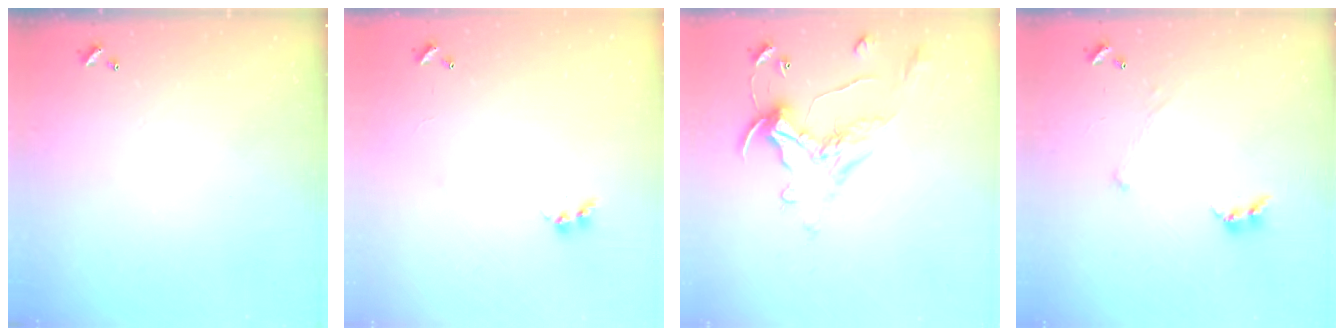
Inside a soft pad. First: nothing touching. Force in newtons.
{"total": 7.2, "press": 7.2, "slide": 0.7}
{"total": 1.8, "press": 1.5, "slide": 1.1}
{"total": 0.6, "press": 0.6, "slide": 0.3}